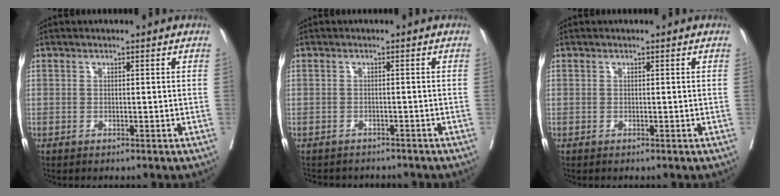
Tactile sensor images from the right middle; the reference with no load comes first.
{"total": 6.2, "force": [-5.7, 2.4, 0.9], "torque": [-0.009, -0.003, -0.071]}
{"total": 0.0}